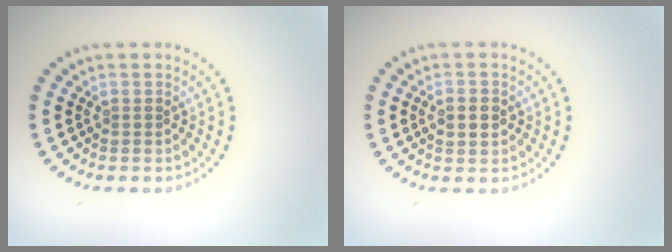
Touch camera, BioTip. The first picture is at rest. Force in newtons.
{"total": 2.6, "press": 2.6, "slide": 0.2}